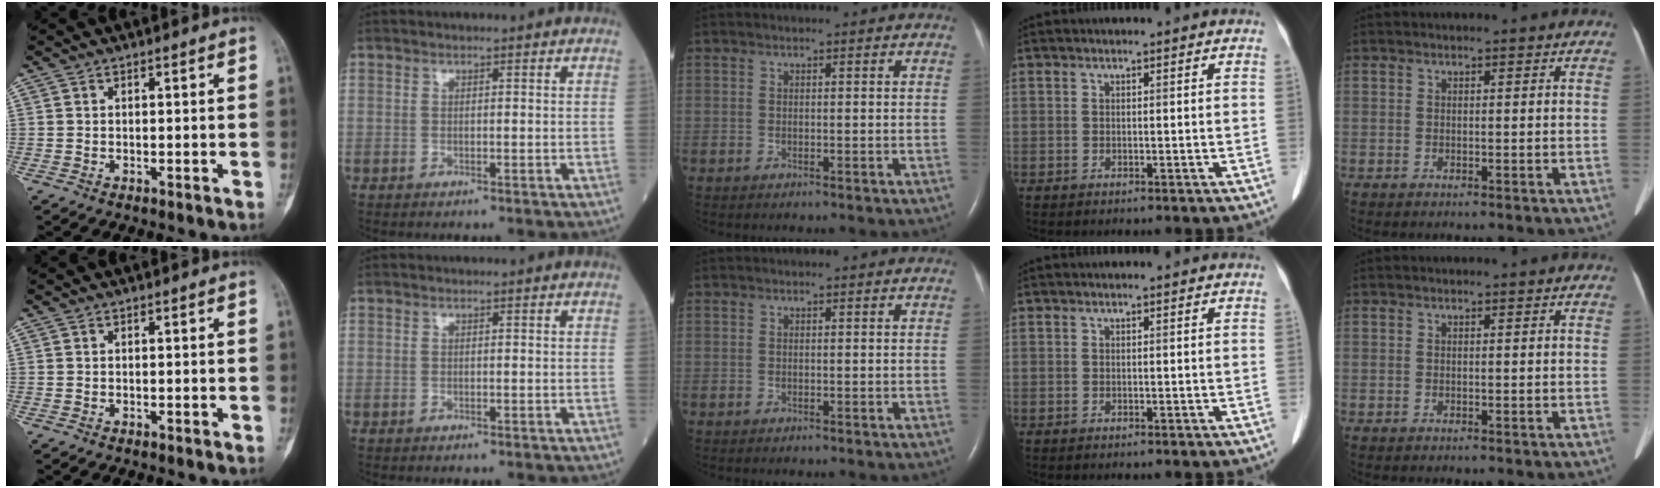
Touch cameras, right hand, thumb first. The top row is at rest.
{}